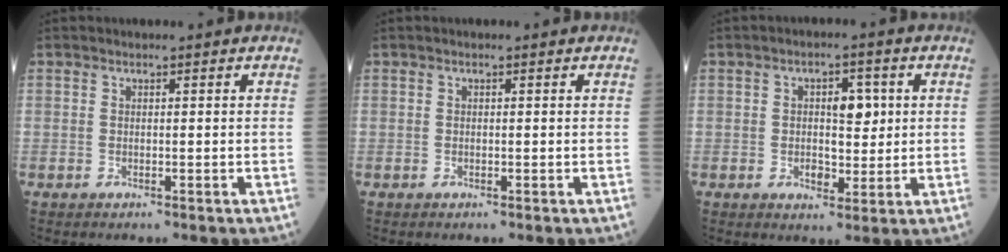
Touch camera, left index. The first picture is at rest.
{"total": 0.0}
{"total": 5.4, "force": [1.0, 3.0, 4.4], "torque": [-0.063, 0.009, 0.021]}